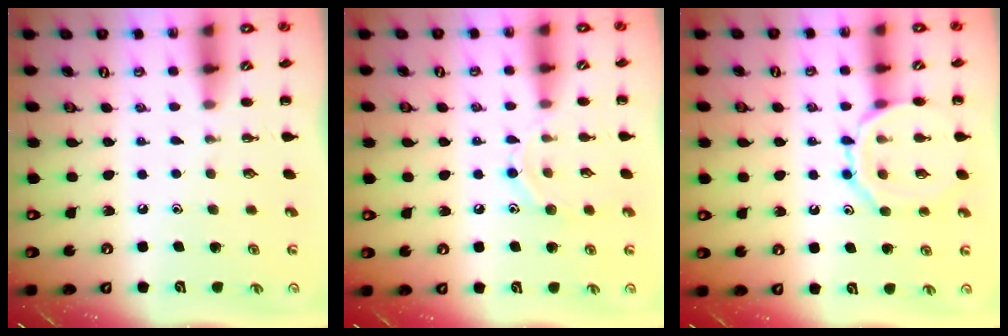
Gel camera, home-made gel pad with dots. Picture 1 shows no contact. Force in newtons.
{"total": 7.8, "press": 7.8, "slide": 1.1}
{"total": 12.0, "press": 12.0, "slide": 0.8}